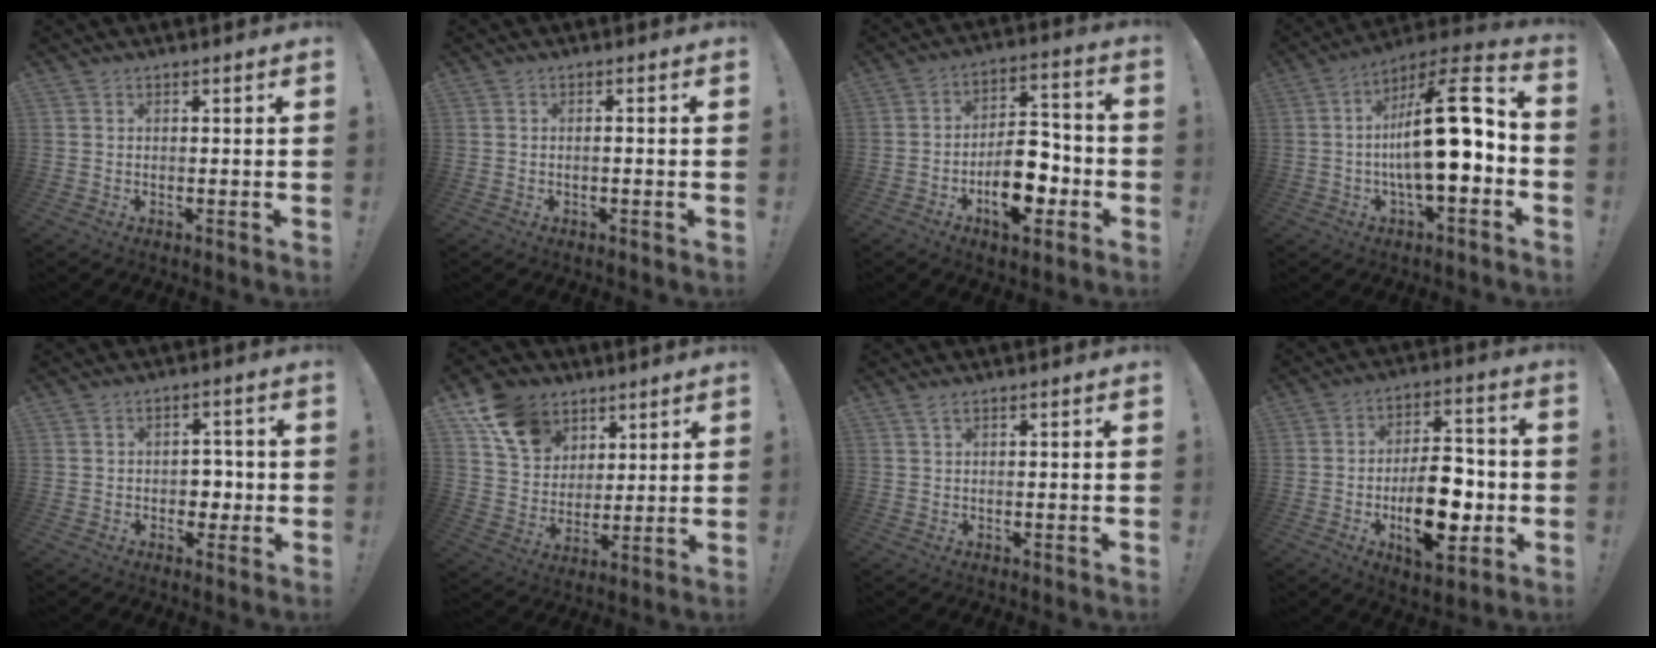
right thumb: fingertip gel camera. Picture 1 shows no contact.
{"total": 1.2, "force": [-0.7, -0.3, 0.9], "torque": [-0.018, 0.002, -0.012]}
{"total": 15.5, "force": [-5.9, 8.4, 11.6], "torque": [-0.169, 0.044, -0.092]}
{"total": 21.4, "force": [-1.0, 6.4, 20.4], "torque": [-0.327, 0.008, -0.021]}
{"total": 4.8, "force": [-0.7, 4.2, 2.3], "torque": [-0.024, 0.004, -0.011]}
{"total": 14.3, "force": [8.9, 9.8, 5.3], "torque": [-0.094, -0.050, 0.176]}
{"total": 1.2, "force": [0.6, -0.1, 1.1], "torque": [-0.028, 0.003, 0.011]}
{"total": 18.0, "force": [-4.0, 9.4, 14.8], "torque": [-0.235, 0.014, -0.060]}